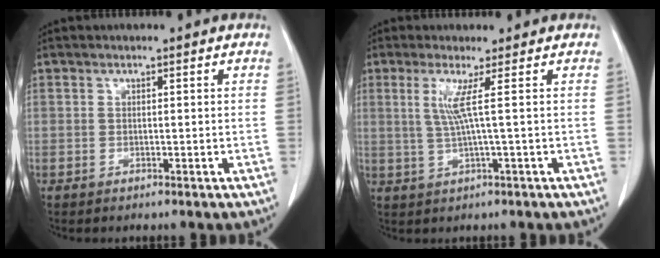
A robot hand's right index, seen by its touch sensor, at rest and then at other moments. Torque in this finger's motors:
{"motor_torque": [0.45, 0.00, 0.26, 0.08]}